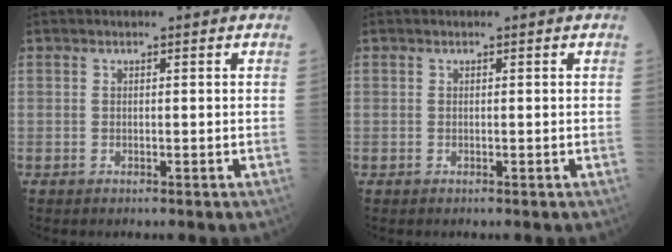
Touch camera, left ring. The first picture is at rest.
{"total": 0.0}